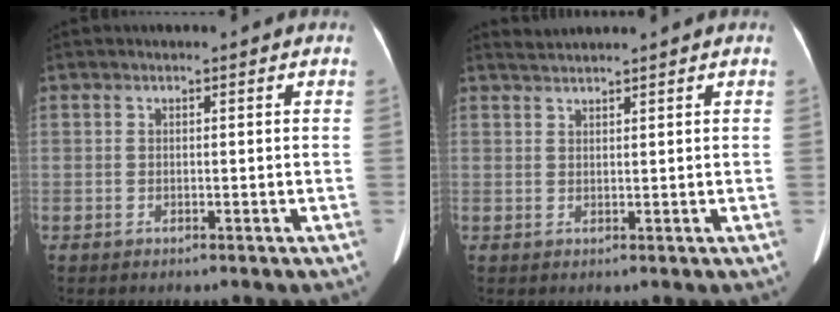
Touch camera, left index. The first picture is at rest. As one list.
[{"total": 2.2, "force": [2.2, -0.5, 0.2], "torque": [-0.007, 0.017, 0.047]}]